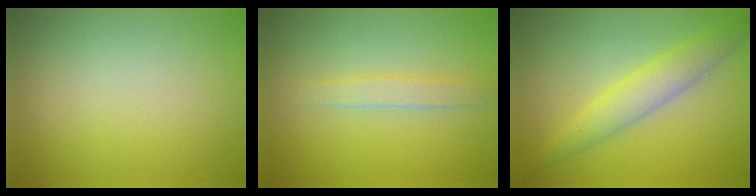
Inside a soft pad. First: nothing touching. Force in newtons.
{"total": 1.8, "press": 1.8, "slide": 0.1}
{"total": 3.6, "press": 3.6, "slide": 0.1}